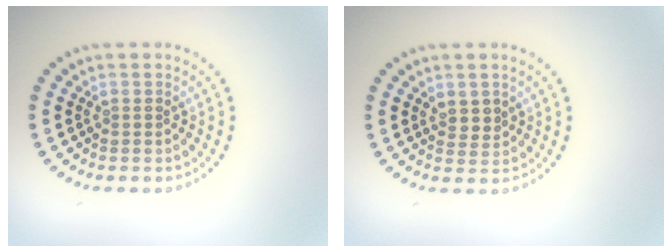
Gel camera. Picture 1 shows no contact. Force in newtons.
{"total": 1.5, "press": 1.3, "slide": 0.8}